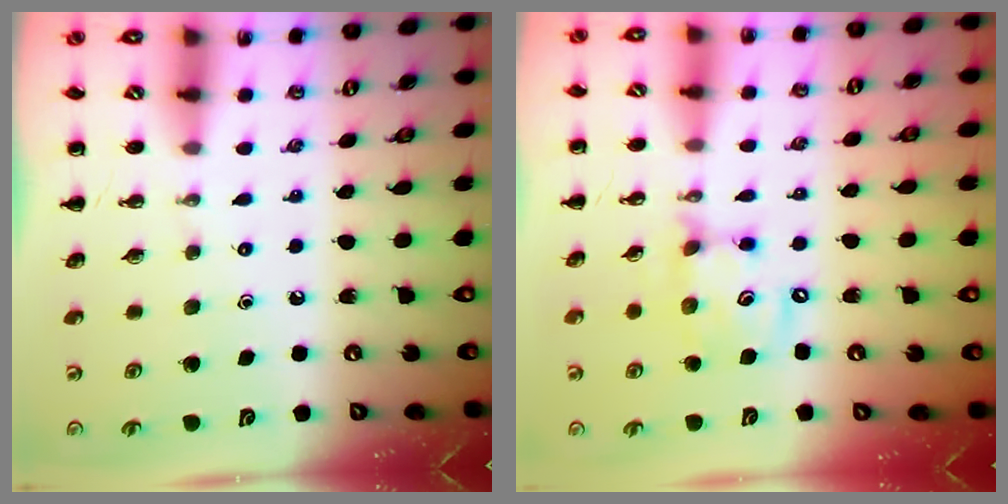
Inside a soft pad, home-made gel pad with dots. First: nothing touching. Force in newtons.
{"total": 12.9, "press": 12.6, "slide": 2.8}